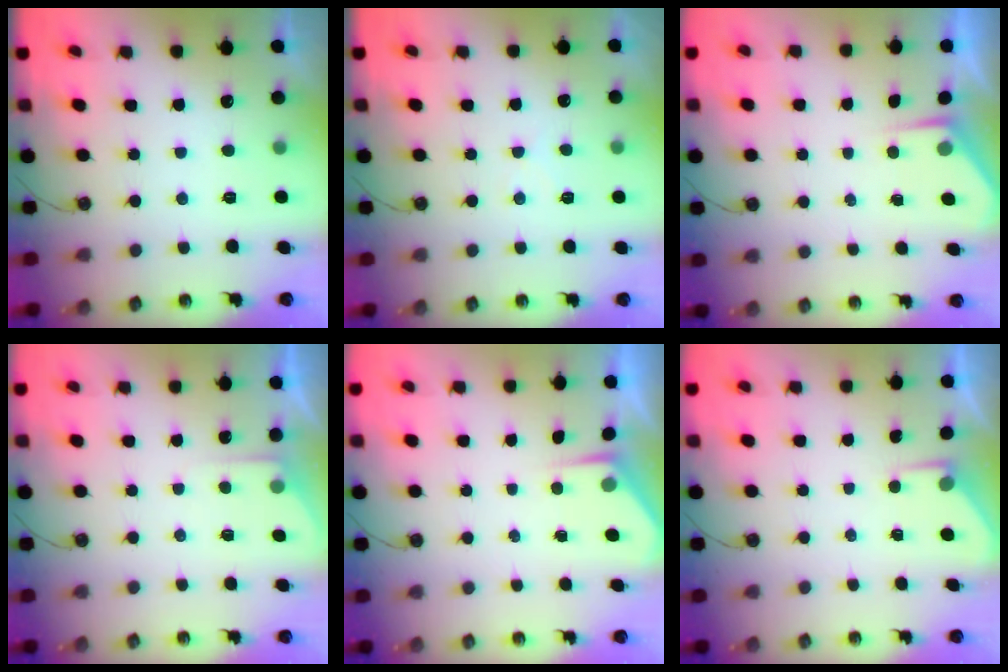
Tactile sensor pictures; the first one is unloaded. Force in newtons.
{"total": 3.6, "press": 3.5, "slide": 0.5}
{"total": 2.7, "press": 2.7, "slide": 0.3}
{"total": 3.7, "press": 3.6, "slide": 0.5}
{"total": 2.7, "press": 2.7, "slide": 0.3}
{"total": 3.1, "press": 3.1, "slide": 0.4}